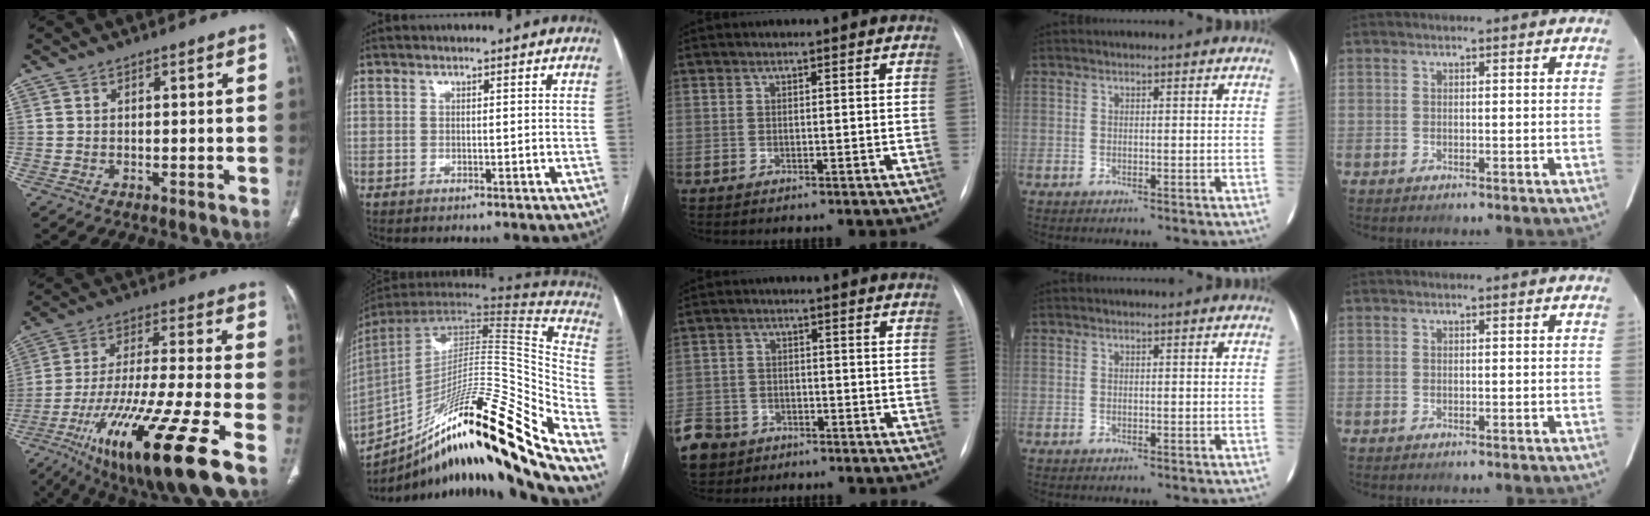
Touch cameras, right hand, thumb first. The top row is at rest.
{"thumb": {"total": 25.0, "force": [-11.8, 4.2, 21.6], "torque": [-0.411, 0.004, -0.201]}, "index": {"total": 35.8, "force": [-25.0, 1.8, 25.5], "torque": [-0.329, -0.029, -0.380]}, "middle": {"total": 12.8, "force": [-7.5, 9.6, 4.0], "torque": [-0.142, -0.005, -0.124]}}